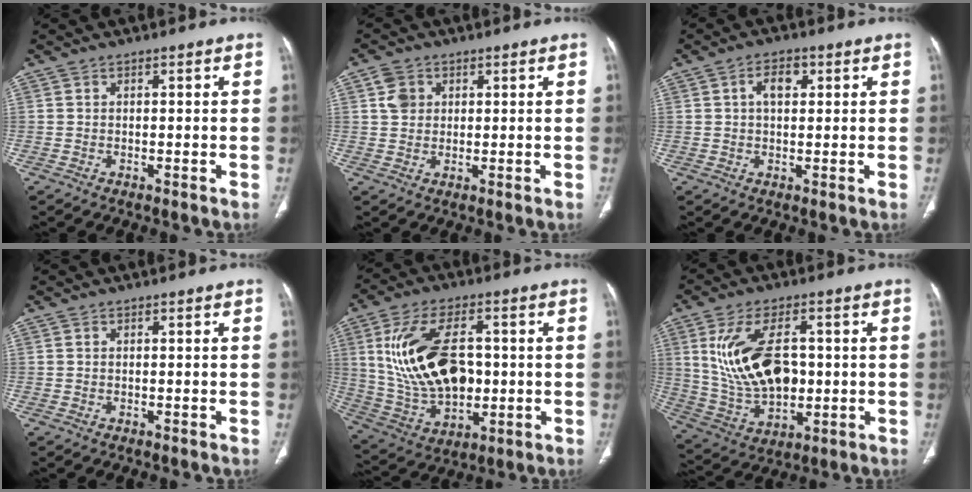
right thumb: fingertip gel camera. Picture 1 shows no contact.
{"total": 3.9, "force": [1.3, 3.2, 1.7], "torque": [-0.016, -0.001, 0.027]}
{"total": 4.2, "force": [1.3, 2.5, 3.2], "torque": [-0.045, 0.006, 0.018]}
{"total": 0.0}
{"total": 19.7, "force": [2.0, 11.6, 15.8], "torque": [-0.283, -0.004, 0.053]}
{"total": 16.4, "force": [2.2, 9.4, 13.2], "torque": [-0.236, -0.004, 0.056]}